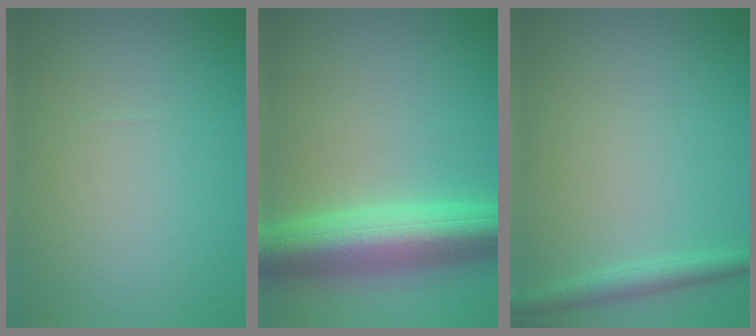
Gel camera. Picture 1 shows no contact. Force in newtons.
{"total": 8.6, "press": 8.6, "slide": 0.3}
{"total": 1.8, "press": 1.8, "slide": 0.1}